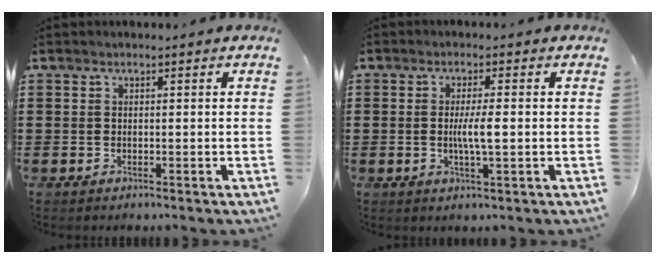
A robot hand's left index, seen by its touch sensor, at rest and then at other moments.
{"total": 3.9, "force": [-0.1, 0.5, 3.8], "torque": [-0.076, -0.003, -0.008]}